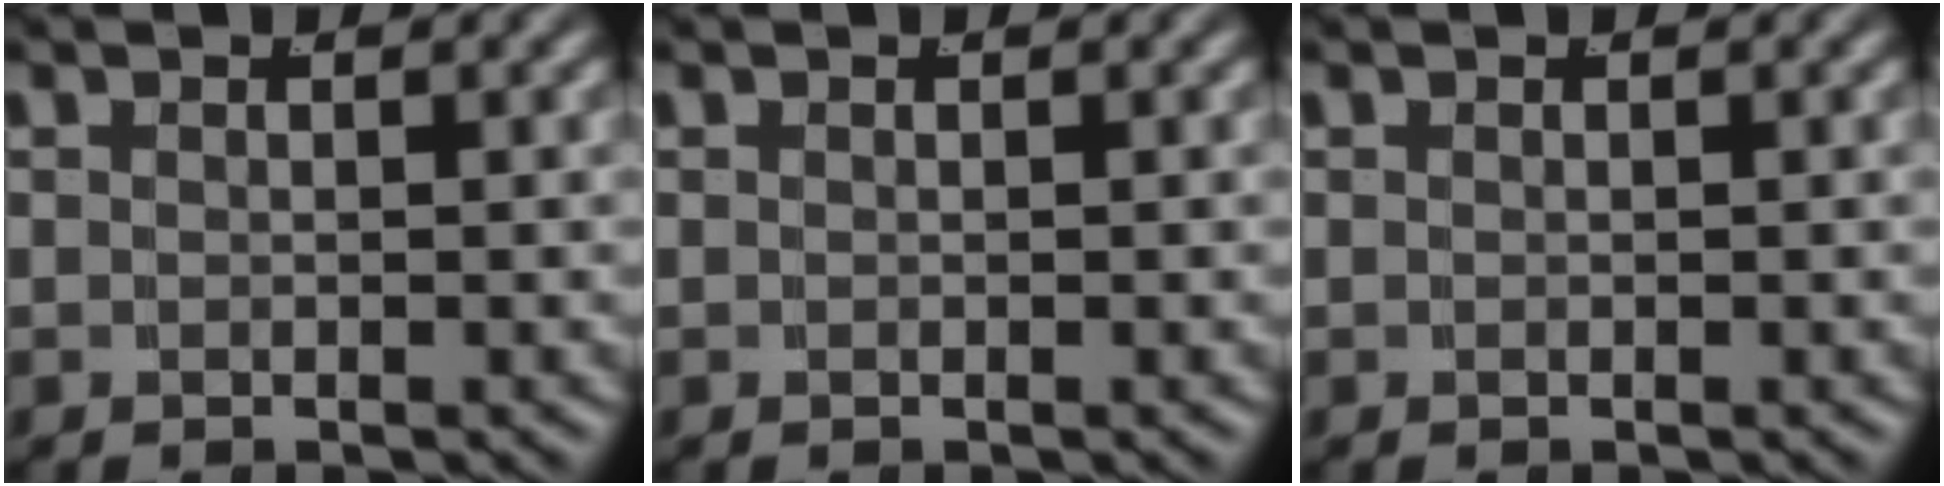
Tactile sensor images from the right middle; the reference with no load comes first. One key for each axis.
{"total": 1.2, "fx": -0.2, "fy": -1.1, "fz": -0.3, "tx": 0.015, "ty": -0.011, "tz": 0.009}
{"total": 0.0}